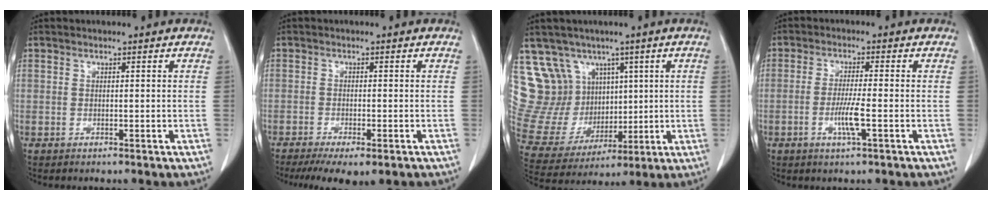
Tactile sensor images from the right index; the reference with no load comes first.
{"total": 8.5, "force": [-6.3, 2.0, 5.3], "torque": [-0.069, -0.015, -0.090]}
{"total": 15.2, "force": [7.5, 12.4, 4.8], "torque": [-0.118, 0.059, 0.179]}
{"total": 4.5, "force": [-1.4, -0.1, 4.3], "torque": [-0.084, -0.007, -0.026]}